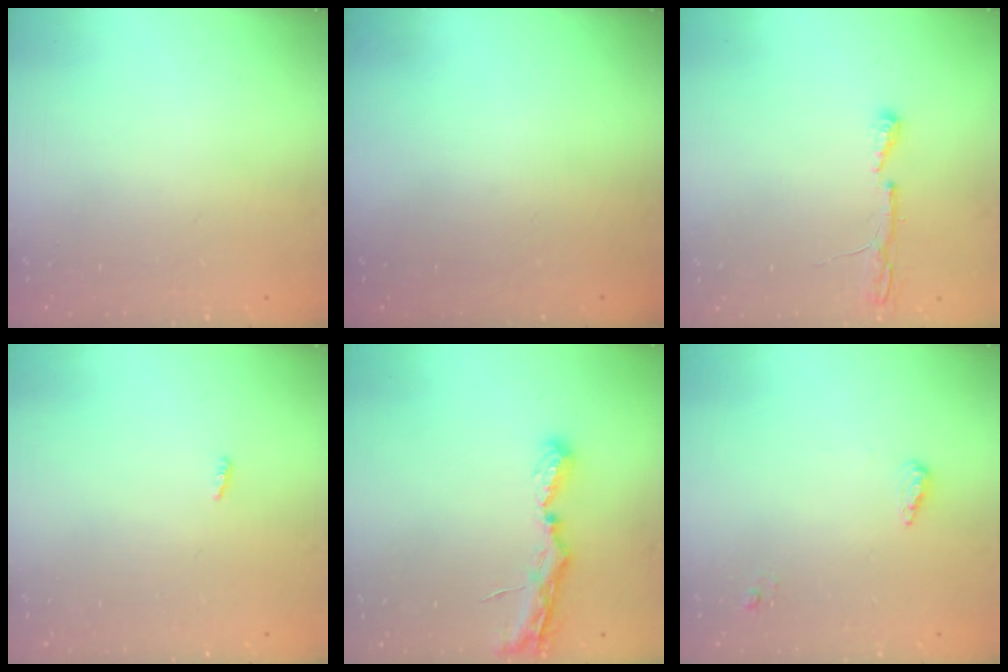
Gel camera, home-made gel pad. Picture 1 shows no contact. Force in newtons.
{"total": 0.0}
{"total": 4.3, "press": 4.2, "slide": 0.6}
{"total": 2.8, "press": 2.7, "slide": 0.8}
{"total": 7.5, "press": 7.5, "slide": 0.4}
{"total": 5.6, "press": 5.4, "slide": 1.2}